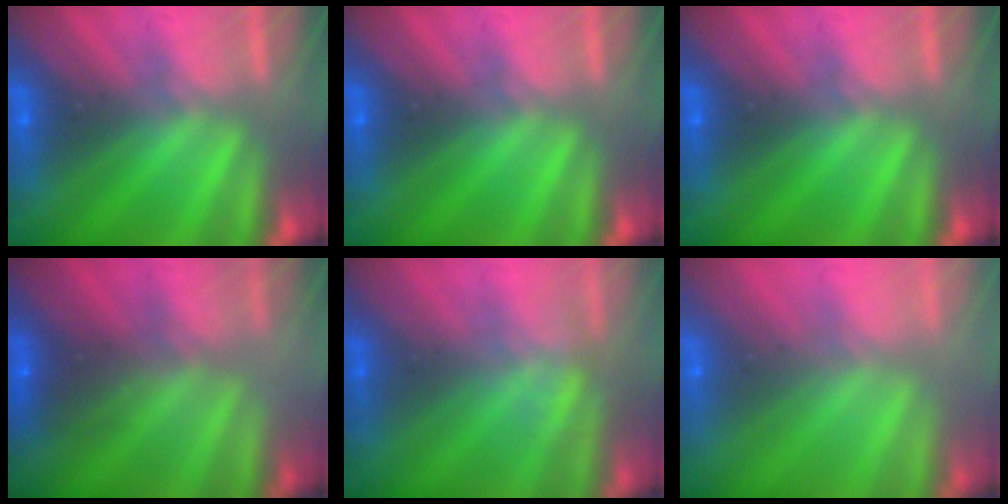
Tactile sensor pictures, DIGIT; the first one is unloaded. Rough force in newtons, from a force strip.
{"total": 0.0}
{"total": 0.0}
{"total": 2.0}
{"total": 2.3}
{"total": 2.8}